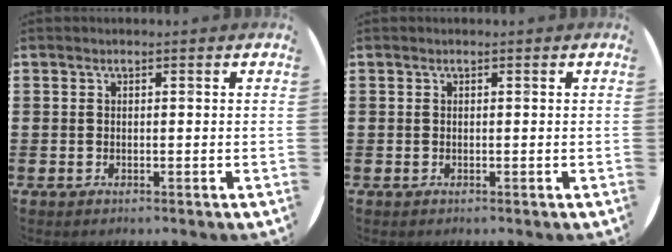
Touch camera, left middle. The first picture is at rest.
{"total": 0.0}